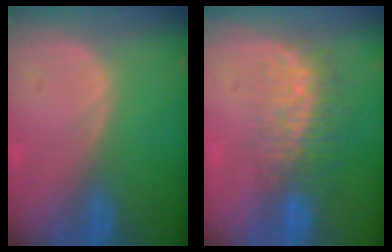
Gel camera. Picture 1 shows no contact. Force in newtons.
{"total": 8.3, "press": 7.2, "slide": 4.1}